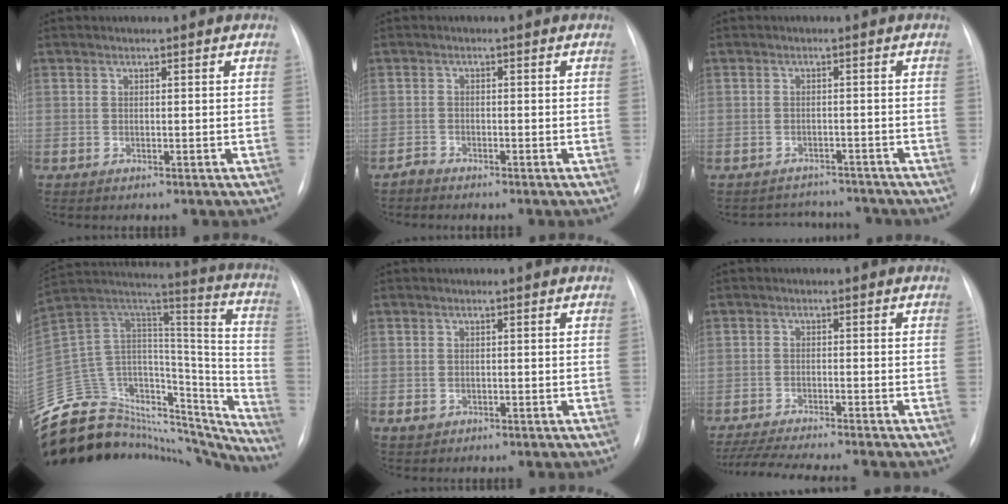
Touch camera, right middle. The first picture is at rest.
{"total": 1.2, "force": [-1.1, 0.2, -0.2], "torque": [0.005, -0.003, -0.024]}
{"total": 5.2, "force": [-4.9, 1.7, -0.7], "torque": [0.010, 0.018, -0.064]}
{"total": 39.6, "force": [-34.4, 13.4, 14.1], "torque": [-0.236, 0.026, -0.484]}
{"total": 1.2, "force": [-0.5, 1.1, 0.3], "torque": [-0.004, 0.003, -0.003]}
{"total": 11.3, "force": [-10.1, -0.3, 5.1], "torque": [-0.071, -0.014, -0.158]}